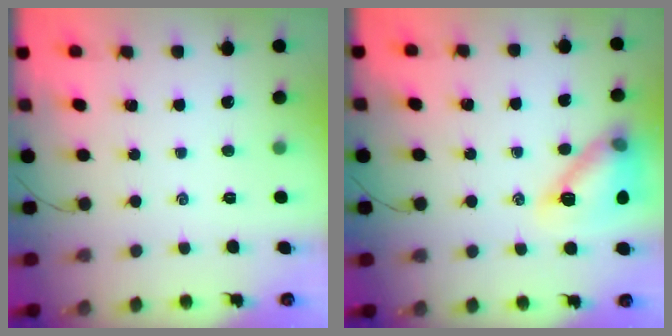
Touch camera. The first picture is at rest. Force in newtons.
{"total": 13.6, "press": 13.6, "slide": 0.7}